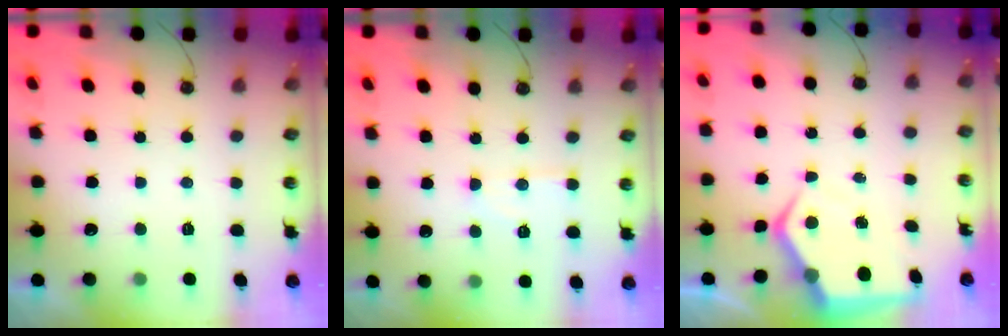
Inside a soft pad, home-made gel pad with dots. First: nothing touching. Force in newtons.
{"total": 7.4, "press": 7.4, "slide": 0.6}
{"total": 7.4, "press": 7.3, "slide": 1.0}